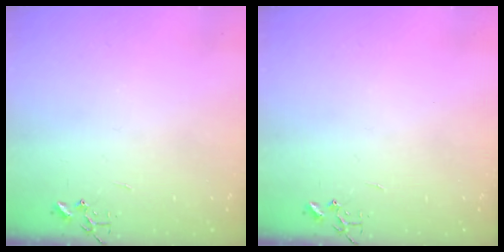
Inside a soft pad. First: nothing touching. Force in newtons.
{"total": 0.0}